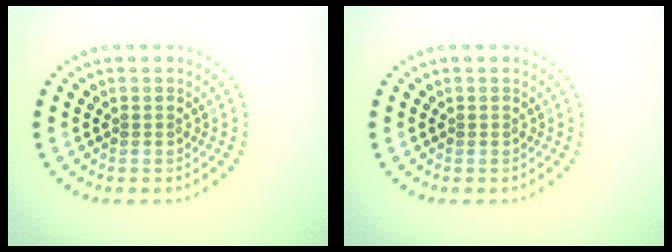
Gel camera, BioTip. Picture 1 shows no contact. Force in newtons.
{"total": 0.0}